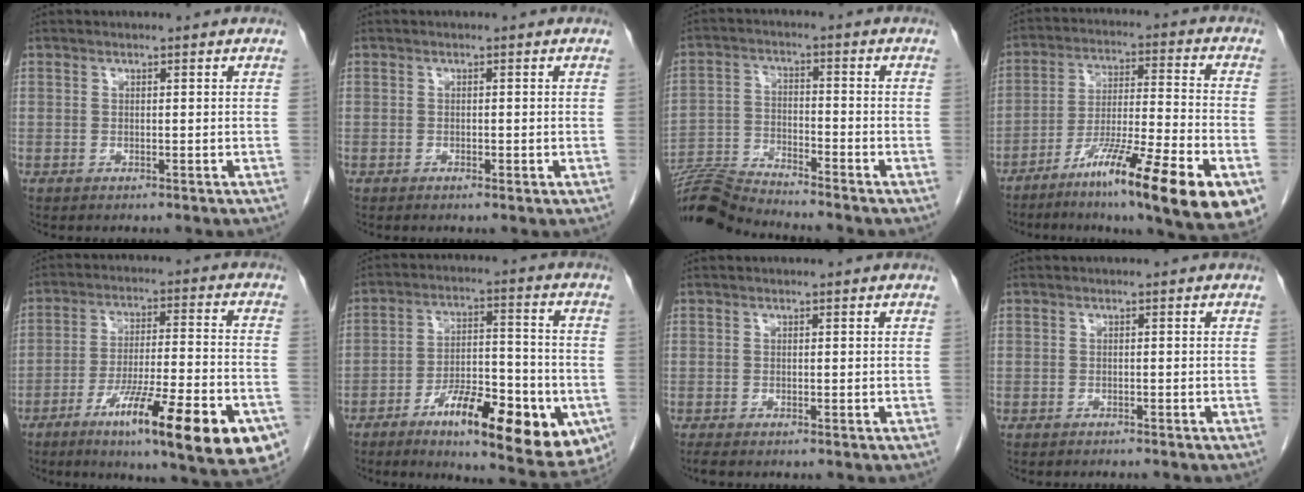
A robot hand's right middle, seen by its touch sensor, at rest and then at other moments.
{"total": 0.9, "force": [-0.4, 0.3, 0.7], "torque": [-0.012, 0.001, -0.005]}
{"total": 9.3, "force": [-9.2, -1.0, 1.4], "torque": [-0.026, -0.004, -0.177]}
{"total": 19.7, "force": [-11.0, 1.0, 16.4], "torque": [-0.221, -0.024, -0.177]}
{"total": 20.9, "force": [-10.9, 2.4, 17.7], "torque": [-0.206, -0.020, -0.164]}
{"total": 18.2, "force": [-7.6, 5.4, 15.6], "torque": [-0.193, 0.001, -0.104]}
{"total": 0.5, "force": [-0.4, 0.0, 0.4], "torque": [-0.009, -0.002, -0.007]}
{"total": 1.3, "force": [-1.3, 0.2, 0.2], "torque": [-0.001, -0.002, -0.016]}